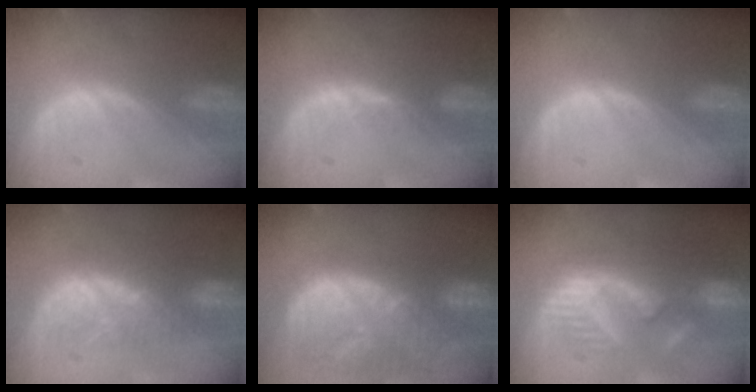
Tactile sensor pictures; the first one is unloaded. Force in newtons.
{"total": 2.4, "press": 1.8, "slide": 1.5}
{"total": 0.0}
{"total": 8.5, "press": 7.4, "slide": 4.1}
{"total": 13.5, "press": 11.7, "slide": 6.8}
{"total": 11.1, "press": 9.8, "slide": 5.2}